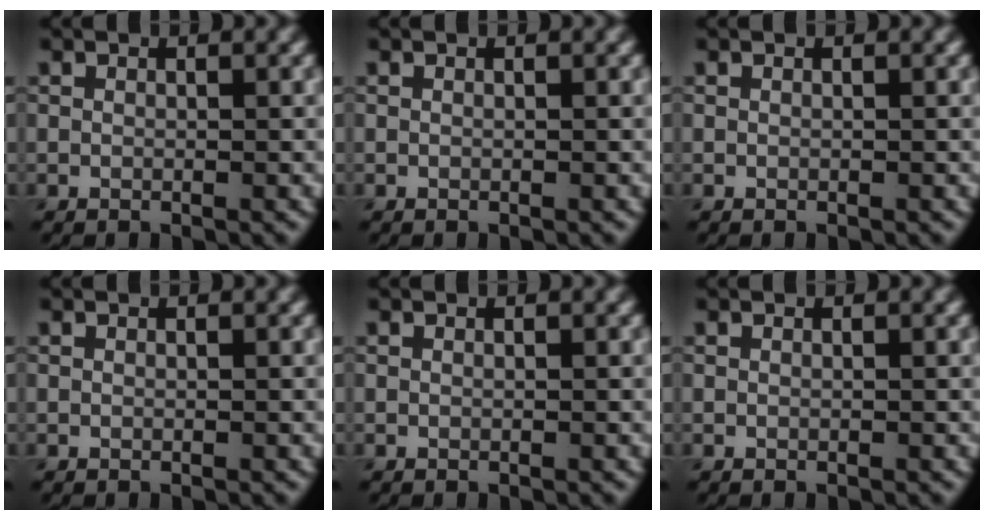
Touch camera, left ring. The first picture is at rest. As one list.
[{"total": 0.0}, {"total": 0.0}, {"total": 0.0}, {"total": 0.0}, {"total": 0.0}]